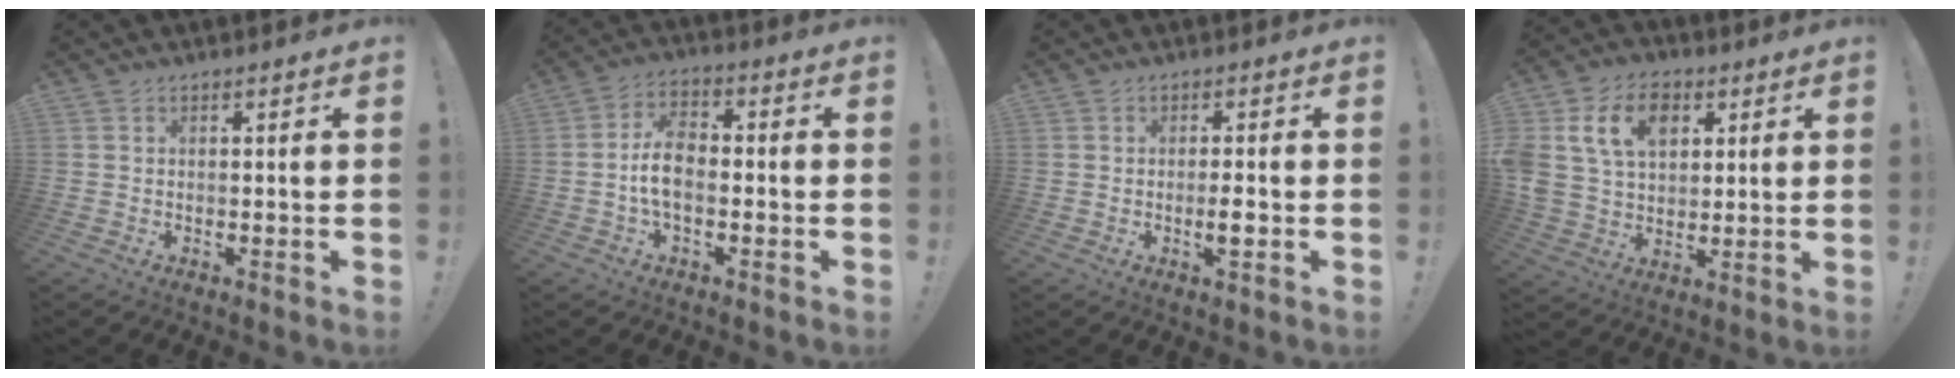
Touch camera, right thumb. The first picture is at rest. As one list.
[{"total": 8.8, "force": [-1.5, 5.0, 7.1], "torque": [-0.130, 0.009, -0.024]}, {"total": 2.7, "force": [-1.0, 1.1, 2.3], "torque": [-0.020, -0.002, -0.019]}, {"total": 15.5, "force": [5.6, 11.3, 9.0], "torque": [-0.156, -0.016, 0.106]}]